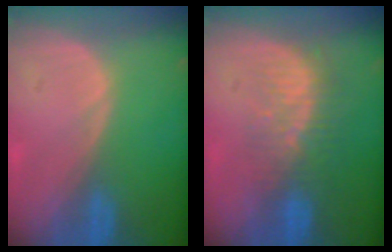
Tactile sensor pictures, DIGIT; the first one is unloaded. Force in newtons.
{"total": 8.2, "press": 7.2, "slide": 3.9}